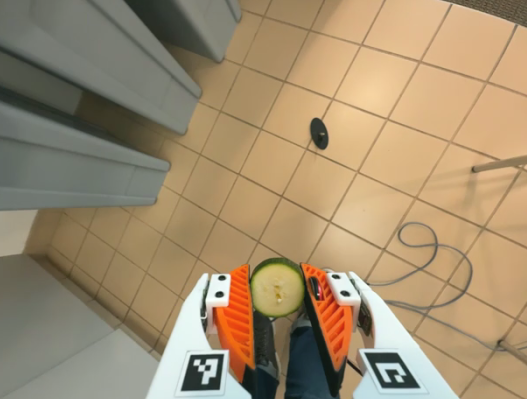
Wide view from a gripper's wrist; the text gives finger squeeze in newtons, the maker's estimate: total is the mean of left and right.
{"total": 8.2, "left": 7.6, "right": 8.8}